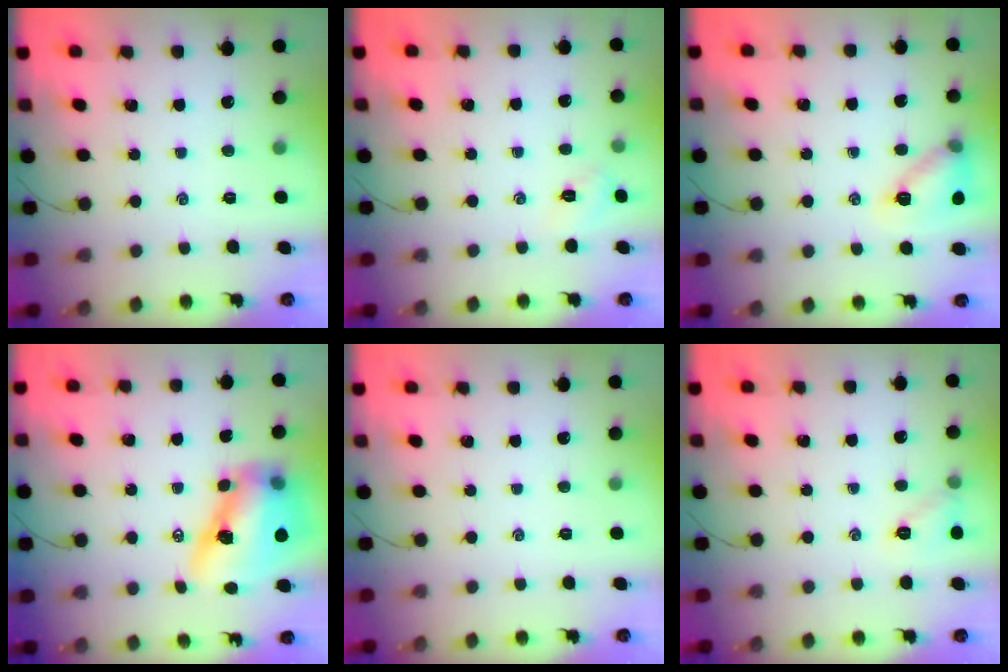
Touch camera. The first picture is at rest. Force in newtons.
{"total": 2.7, "press": 2.6, "slide": 0.8}
{"total": 13.1, "press": 13.1, "slide": 1.1}
{"total": 14.3, "press": 13.8, "slide": 4.0}
{"total": 0.0}
{"total": 6.8, "press": 6.7, "slide": 1.5}